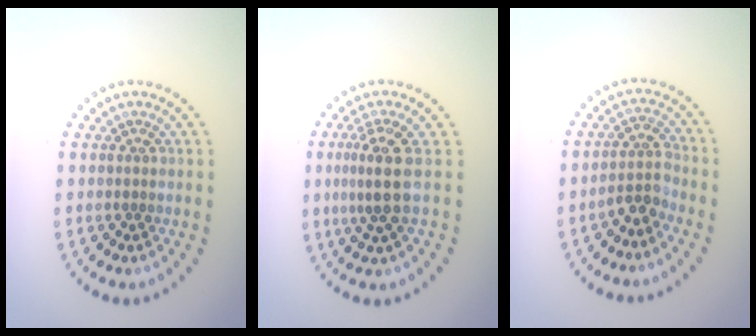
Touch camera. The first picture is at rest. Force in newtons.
{"total": 3.0, "press": 2.4, "slide": 1.8}
{"total": 2.5, "press": 1.9, "slide": 1.6}